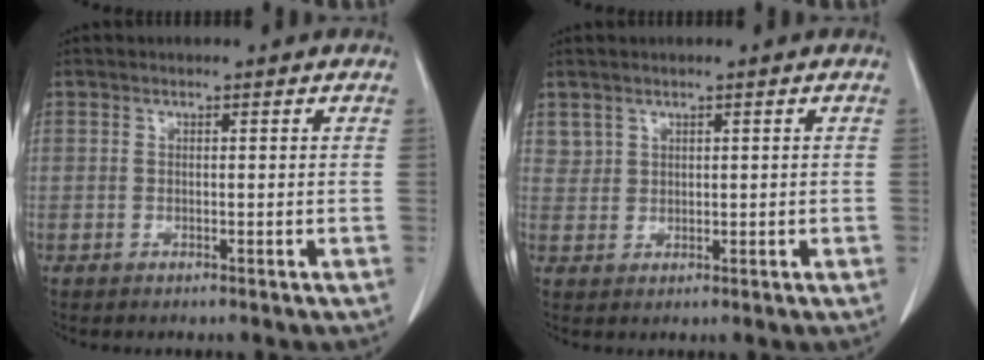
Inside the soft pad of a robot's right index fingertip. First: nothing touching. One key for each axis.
{"total": 1.8, "fx": 1.2, "fy": 1.3, "fz": 0.0, "tx": 0.009, "ty": 0.005, "tz": 0.023}